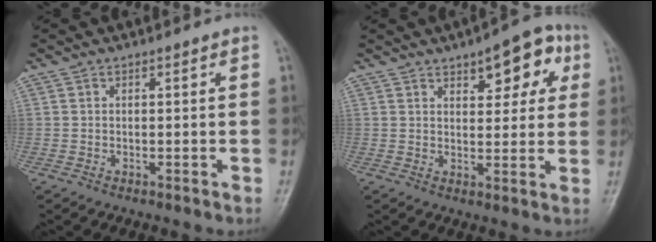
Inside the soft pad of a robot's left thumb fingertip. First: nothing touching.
{"total": 9.9, "force": [4.6, 4.6, 7.5], "torque": [-0.059, -0.007, 0.056]}